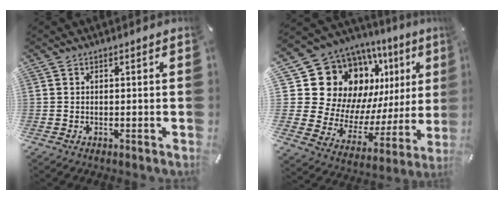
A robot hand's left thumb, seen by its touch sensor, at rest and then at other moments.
{"total": 20.6, "force": [10.8, 14.9, 9.3], "torque": [-0.150, -0.098, 0.226]}